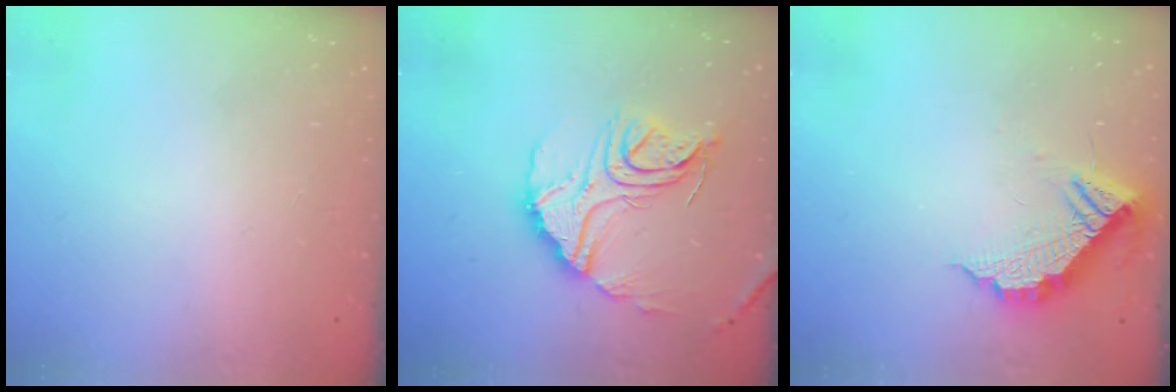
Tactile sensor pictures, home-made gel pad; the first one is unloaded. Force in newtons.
{"total": 18.4, "press": 18.3, "slide": 1.8}
{"total": 12.0, "press": 12.0, "slide": 0.8}